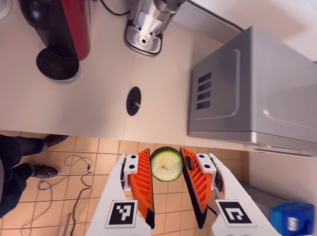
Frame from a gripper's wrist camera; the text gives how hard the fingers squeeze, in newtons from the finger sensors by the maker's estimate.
{"total": 8.5, "left": 8.4, "right": 8.6}